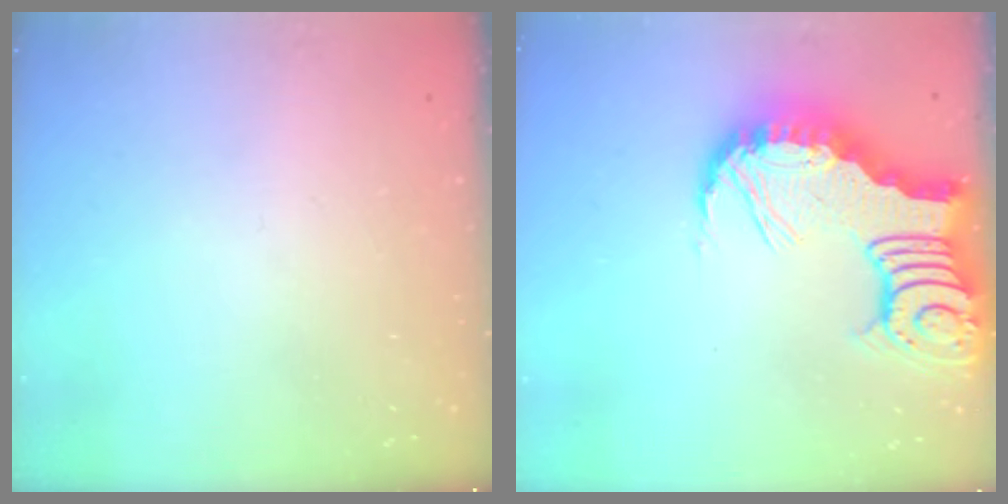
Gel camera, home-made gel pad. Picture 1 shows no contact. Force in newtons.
{"total": 12.2, "press": 12.1, "slide": 1.3}